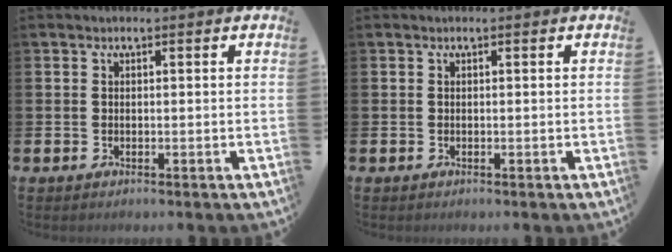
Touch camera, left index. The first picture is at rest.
{"total": 0.0}